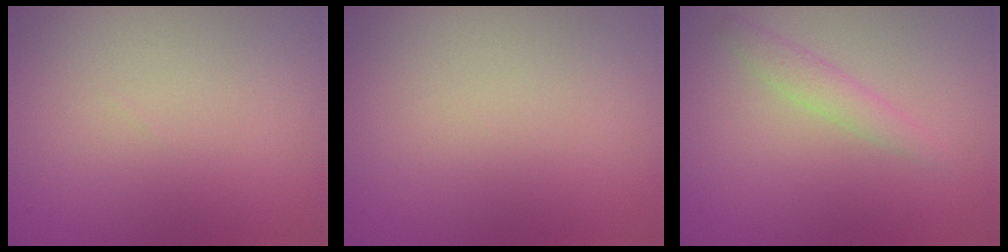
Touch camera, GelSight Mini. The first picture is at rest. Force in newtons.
{"total": 0.0}
{"total": 1.6, "press": 1.6, "slide": 0.0}